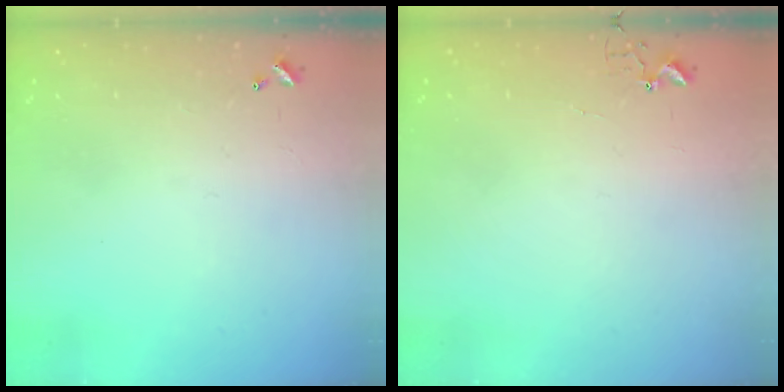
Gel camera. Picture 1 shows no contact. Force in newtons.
{"total": 4.2, "press": 4.2, "slide": 0.4}